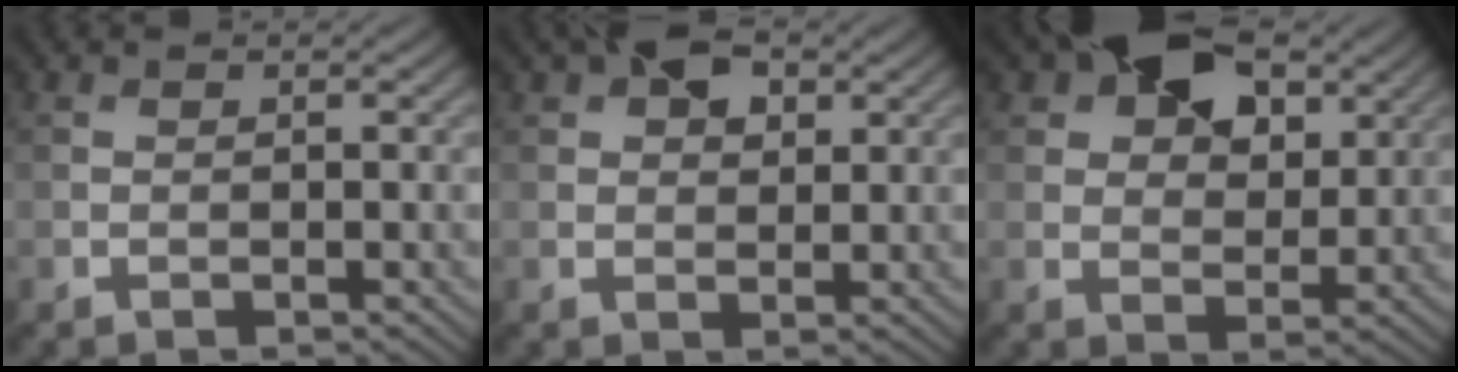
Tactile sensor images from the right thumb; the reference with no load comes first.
{"total": 4.7, "force": [2.3, 2.7, 3.0], "torque": [-0.048, 0.008, 0.035]}
{"total": 10.5, "force": [5.4, 6.2, 6.6], "torque": [-0.119, 0.015, 0.082]}